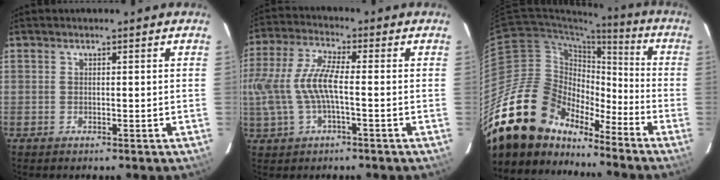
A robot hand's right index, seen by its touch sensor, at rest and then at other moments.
{"total": 10.5, "force": [-1.4, 3.3, 9.8], "torque": [-0.214, 0.003, -0.022]}
{"total": 20.8, "force": [-16.3, 10.7, 7.1], "torque": [-0.139, 0.024, -0.287]}